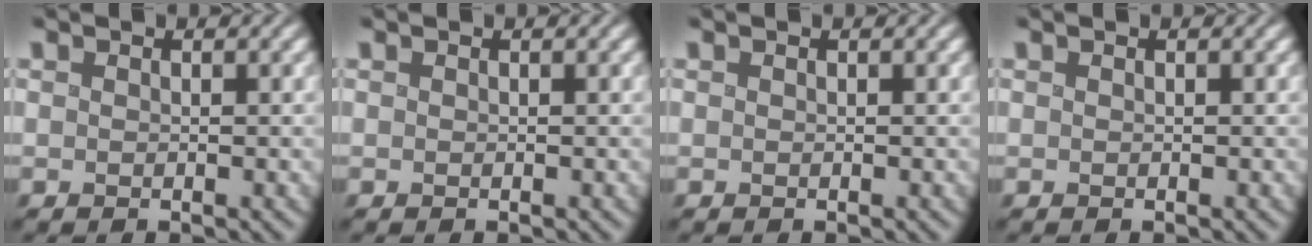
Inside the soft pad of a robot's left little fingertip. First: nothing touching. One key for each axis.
{"total": 0.0}
{"total": 0.0}
{"total": 0.0}